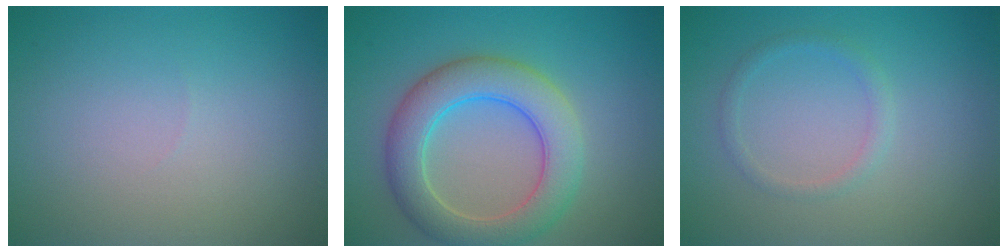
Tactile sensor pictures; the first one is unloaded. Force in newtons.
{"total": 6.3, "press": 6.3, "slide": 0.5}
{"total": 1.3, "press": 1.3, "slide": 0.1}